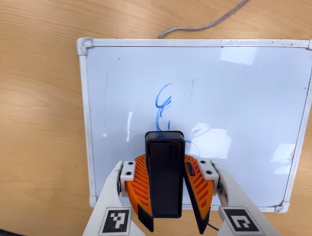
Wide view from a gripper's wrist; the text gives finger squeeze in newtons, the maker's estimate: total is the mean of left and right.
{"total": 10.7, "left": 9.8, "right": 11.7}